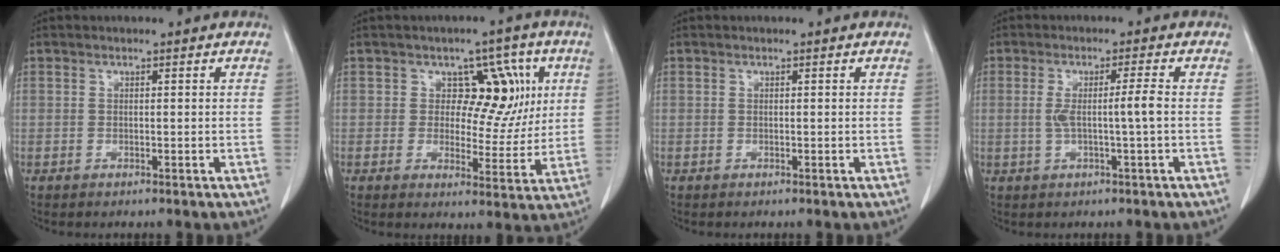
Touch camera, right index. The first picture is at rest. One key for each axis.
{"total": 8.1, "fx": 2.4, "fy": 6.0, "fz": 4.9, "tx": -0.035, "ty": 0.019, "tz": 0.035}
{"total": 0.0}
{"total": 4.0, "fx": -0.2, "fy": -0.7, "fz": 3.9, "tx": -0.075, "ty": 0.003, "tz": 0.000}